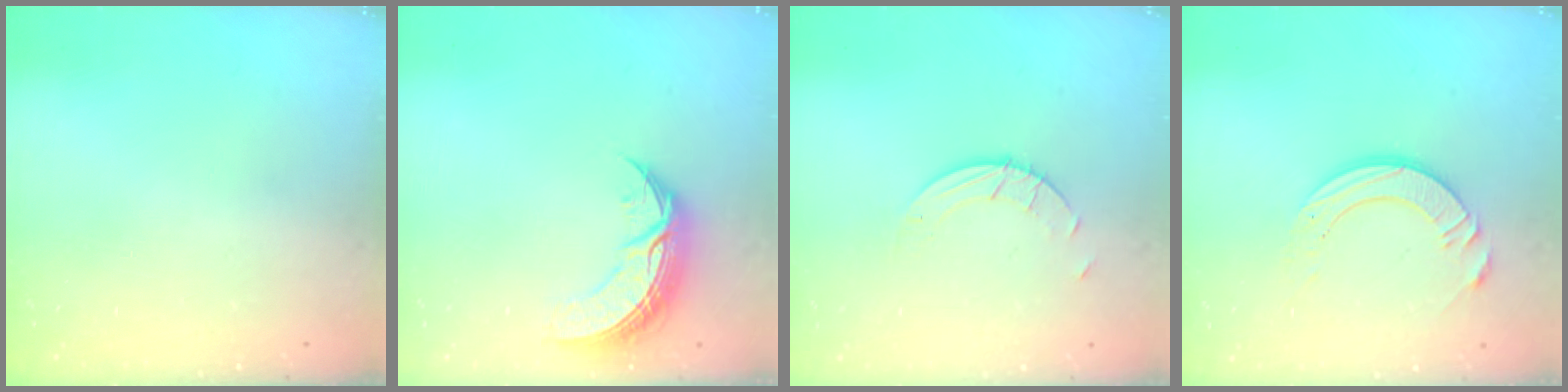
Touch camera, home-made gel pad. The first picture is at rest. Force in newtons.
{"total": 7.9, "press": 7.9, "slide": 0.6}
{"total": 2.5, "press": 2.5, "slide": 0.2}
{"total": 10.7, "press": 10.7, "slide": 1.1}